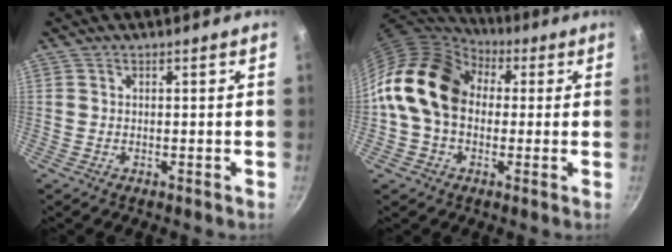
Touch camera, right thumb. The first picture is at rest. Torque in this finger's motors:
{"motor_torque": [1.32, 1.34, 0.28, -0.21, 0.20]}